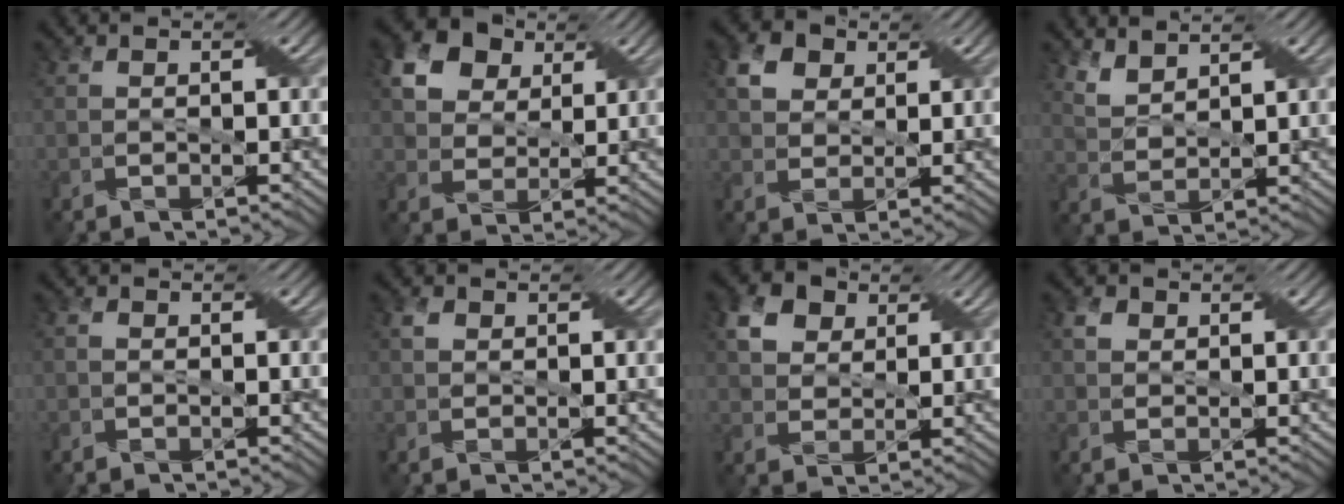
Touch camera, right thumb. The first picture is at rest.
{"total": 10.9, "force": [5.6, 7.7, 5.2], "torque": [-0.154, 0.024, 0.107]}
{"total": 4.6, "force": [2.3, 3.4, 2.1], "torque": [-0.053, 0.006, 0.041]}
{"total": 3.9, "force": [3.3, 1.4, 1.7], "torque": [-0.048, -0.008, 0.083]}
{"total": 1.0, "force": [-0.2, 0.8, 0.5], "torque": [-0.009, 0.001, -0.002]}
{"total": 1.4, "force": [0.6, 1.1, 0.6], "torque": [-0.015, 0.005, 0.009]}
{"total": 5.7, "force": [2.8, 4.2, 2.7], "torque": [-0.066, 0.009, 0.048]}
{"total": 1.7, "force": [0.8, 1.3, 0.6], "torque": [-0.016, 0.004, 0.013]}